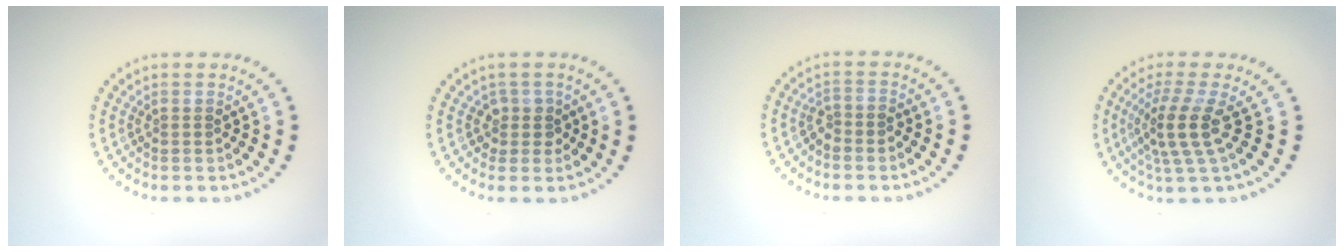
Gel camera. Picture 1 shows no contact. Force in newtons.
{"total": 1.7, "press": 1.3, "slide": 1.0}
{"total": 1.4, "press": 1.1, "slide": 0.8}
{"total": 3.7, "press": 2.8, "slide": 2.5}